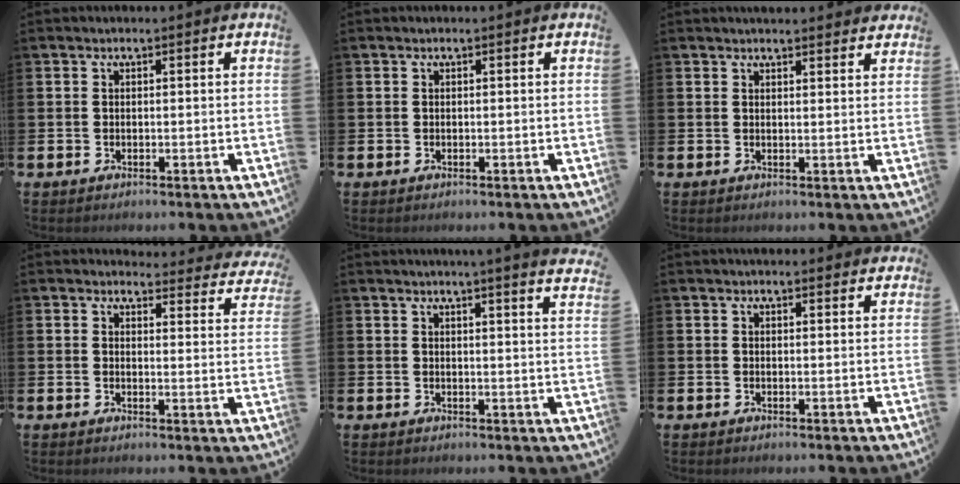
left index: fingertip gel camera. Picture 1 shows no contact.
{"total": 0.0}
{"total": 2.3, "force": [2.3, 0.1, -0.1], "torque": [0.012, -0.016, 0.040]}
{"total": 3.3, "force": [3.2, 0.8, 0.2], "torque": [-0.002, -0.030, 0.051]}
{"total": 3.7, "force": [3.5, -0.8, 0.5], "torque": [-0.002, -0.027, 0.060]}
{"total": 1.8, "force": [1.8, 0.2, 0.0], "torque": [0.010, -0.009, 0.030]}